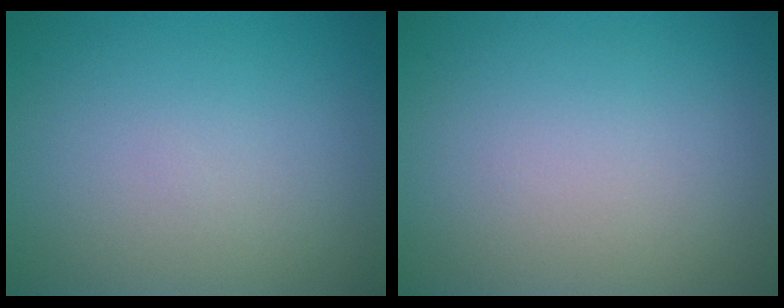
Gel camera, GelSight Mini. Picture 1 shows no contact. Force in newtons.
{"total": 0.0}